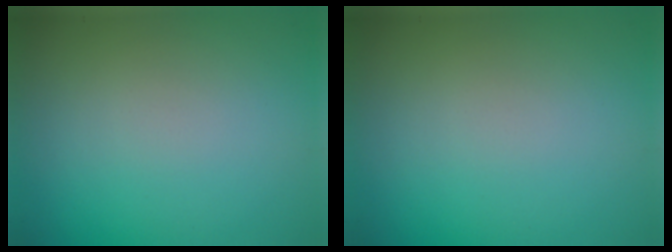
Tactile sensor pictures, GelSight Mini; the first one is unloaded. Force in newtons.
{"total": 0.0}